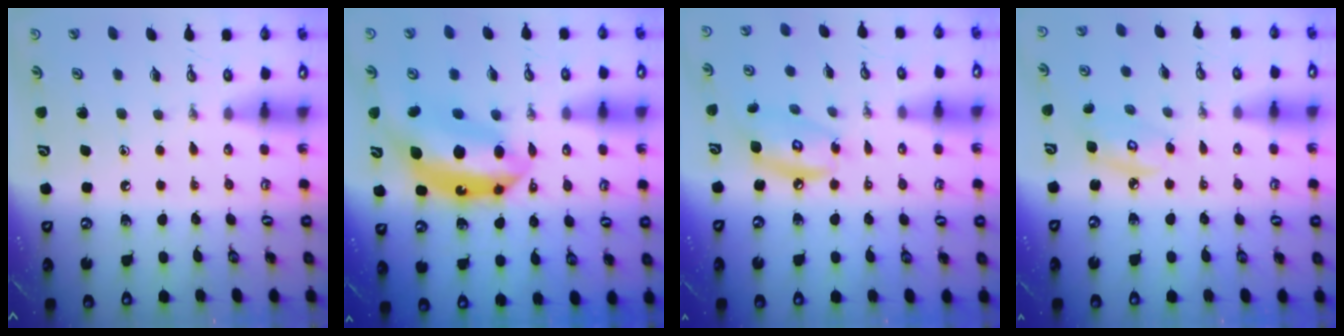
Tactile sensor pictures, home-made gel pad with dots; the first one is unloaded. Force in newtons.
{"total": 13.1, "press": 13.1, "slide": 0.9}
{"total": 10.0, "press": 10.0, "slide": 0.8}
{"total": 5.4, "press": 5.4, "slide": 0.2}